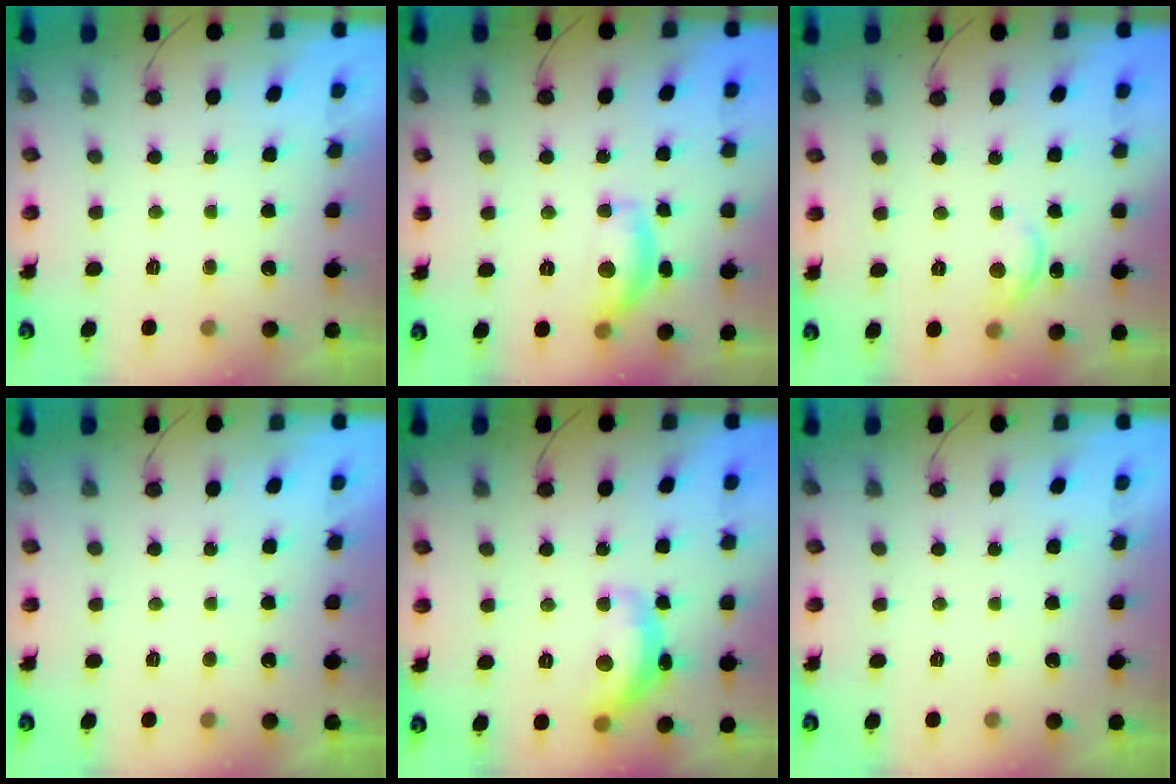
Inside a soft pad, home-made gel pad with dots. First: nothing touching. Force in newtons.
{"total": 11.7, "press": 11.7, "slide": 0.7}
{"total": 8.1, "press": 8.0, "slide": 0.7}
{"total": 0.0}
{"total": 14.2, "press": 14.2, "slide": 0.9}
{"total": 0.0}